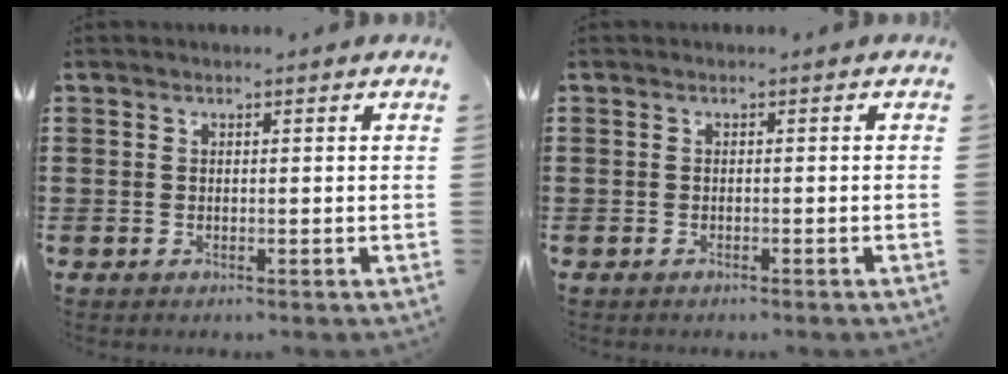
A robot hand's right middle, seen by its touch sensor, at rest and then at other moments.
{"total": 0.7, "force": [-0.7, 0.1, 0.1], "torque": [-0.004, -0.002, -0.014]}